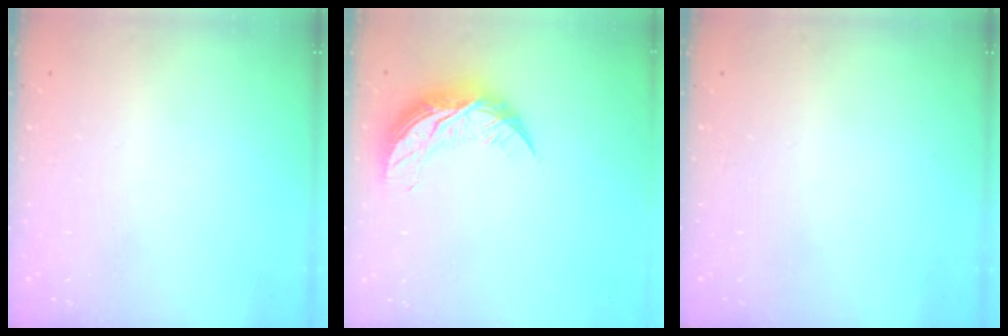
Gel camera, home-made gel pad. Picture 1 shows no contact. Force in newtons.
{"total": 9.9, "press": 9.9, "slide": 0.5}
{"total": 0.0}